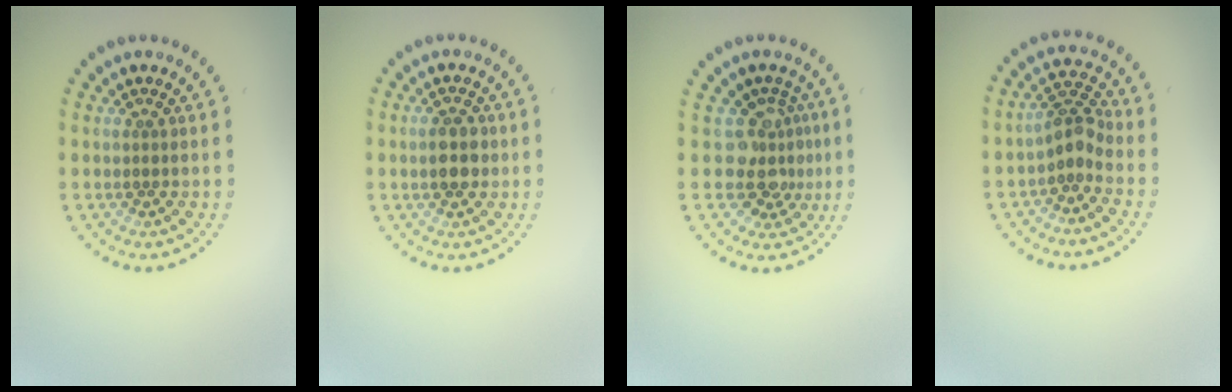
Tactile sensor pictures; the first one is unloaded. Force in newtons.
{"total": 2.9, "press": 2.9, "slide": 0.1}
{"total": 3.6, "press": 2.7, "slide": 2.3}
{"total": 2.6, "press": 2.1, "slide": 1.6}